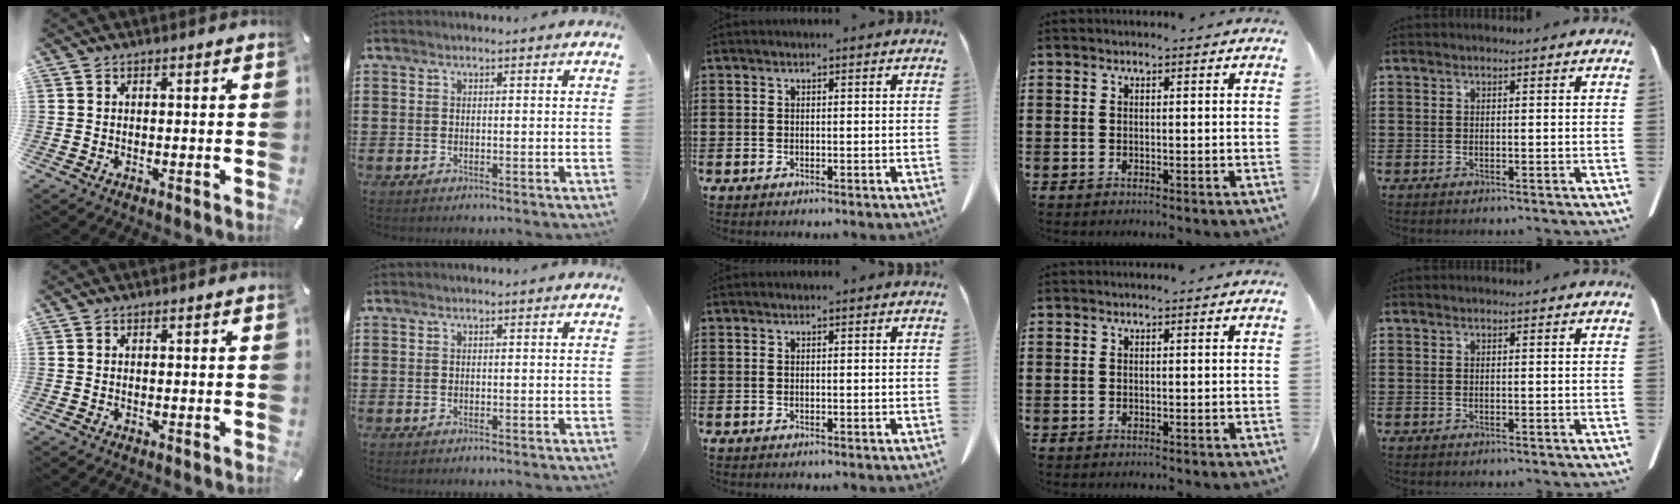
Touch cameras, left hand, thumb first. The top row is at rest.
{}